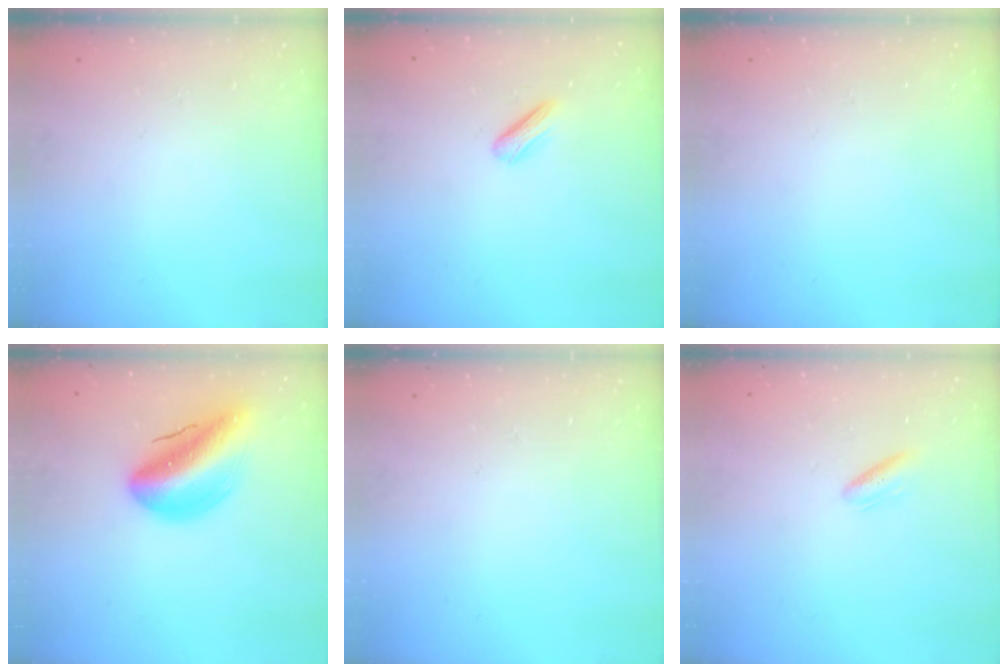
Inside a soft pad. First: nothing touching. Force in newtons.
{"total": 3.7, "press": 3.6, "slide": 1.0}
{"total": 0.0}
{"total": 16.4, "press": 15.7, "slide": 4.6}
{"total": 0.0}
{"total": 3.3, "press": 3.0, "slide": 1.3}